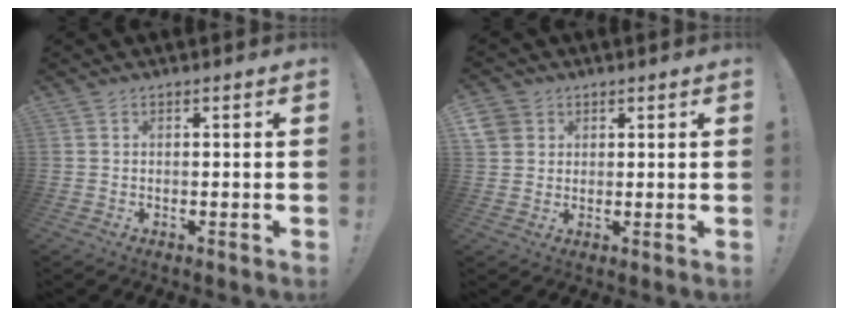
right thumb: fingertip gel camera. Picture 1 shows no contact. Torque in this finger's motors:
{"motor_torque": [0.00, 0.00, 0.00, 0.04, 0.01]}